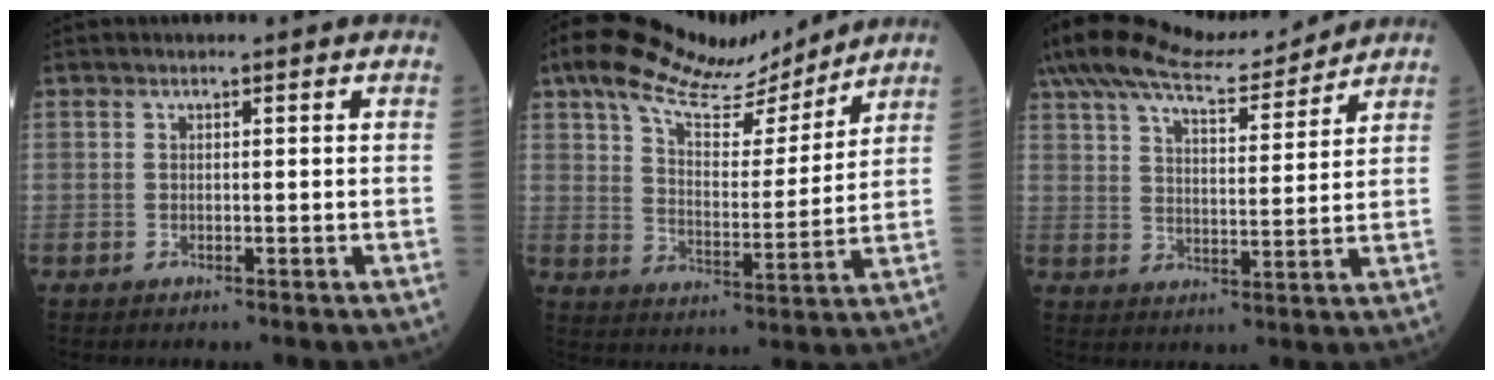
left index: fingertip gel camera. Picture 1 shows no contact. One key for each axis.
{"total": 14.9, "fx": 12.4, "fy": 3.8, "fz": 7.4, "tx": -0.134, "ty": 0.013, "tz": 0.198}
{"total": 14.3, "fx": 13.0, "fy": 1.7, "fz": 5.8, "tx": -0.118, "ty": 0.018, "tz": 0.214}